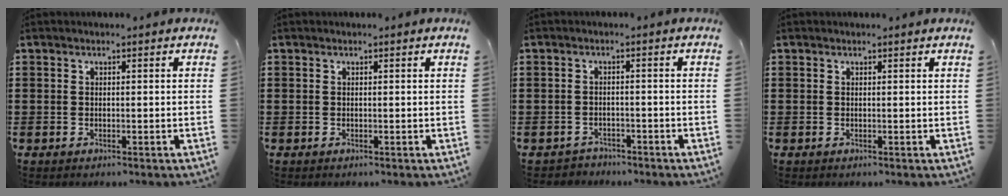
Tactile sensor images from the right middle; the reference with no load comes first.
{"total": 0.0}
{"total": 1.7, "force": [-1.6, 0.5, -0.2], "torque": [-0.004, 0.002, -0.038]}
{"total": 0.0}